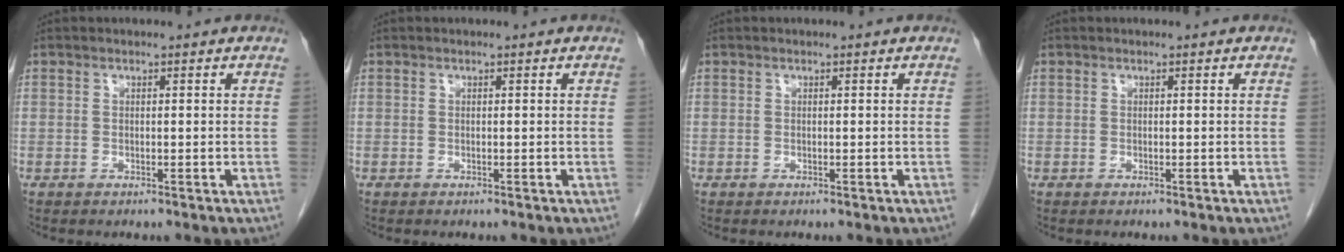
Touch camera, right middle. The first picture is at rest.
{"total": 0.0}
{"total": 0.0}
{"total": 0.0}